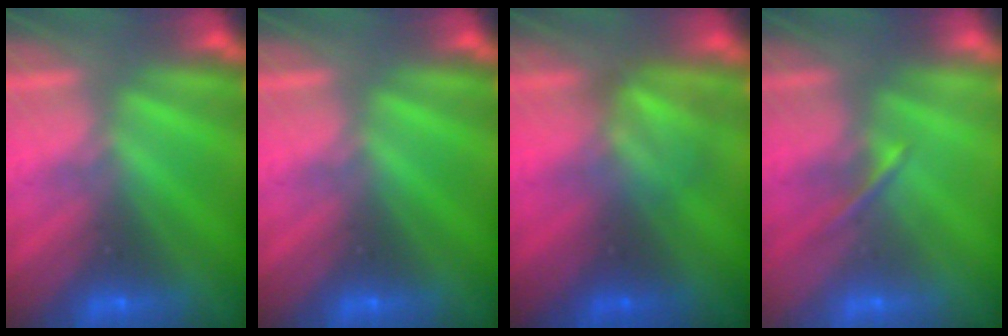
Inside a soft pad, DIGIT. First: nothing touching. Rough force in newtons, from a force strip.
{"total": 0.0}
{"total": 3.0}
{"total": 1.4}